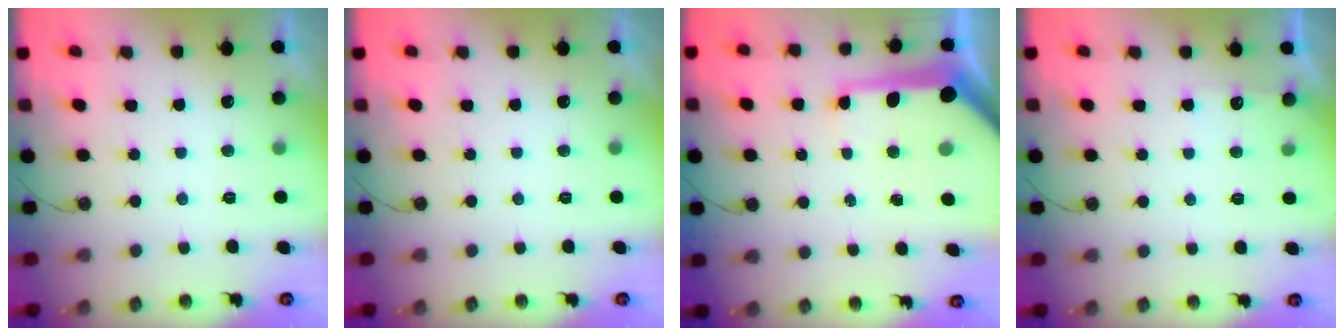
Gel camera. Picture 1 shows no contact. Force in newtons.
{"total": 0.0}
{"total": 13.0, "press": 12.9, "slide": 1.5}
{"total": 3.8, "press": 3.8, "slide": 0.3}